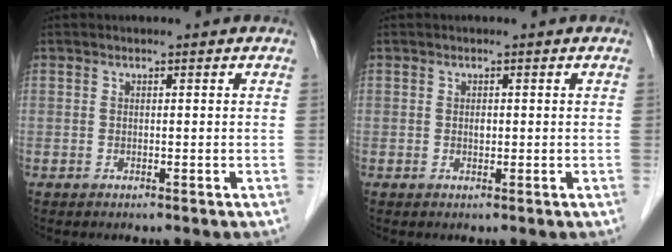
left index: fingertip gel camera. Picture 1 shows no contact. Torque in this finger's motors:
{"motor_torque": [0.09, 0.18, -0.02, 0.00]}